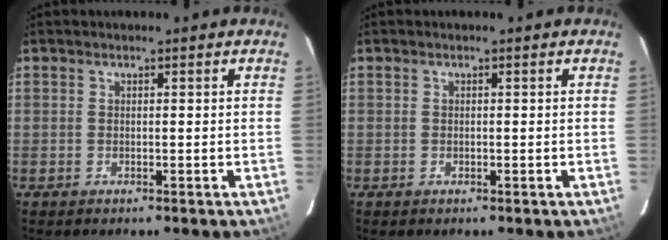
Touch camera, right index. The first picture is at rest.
{"total": 0.0}